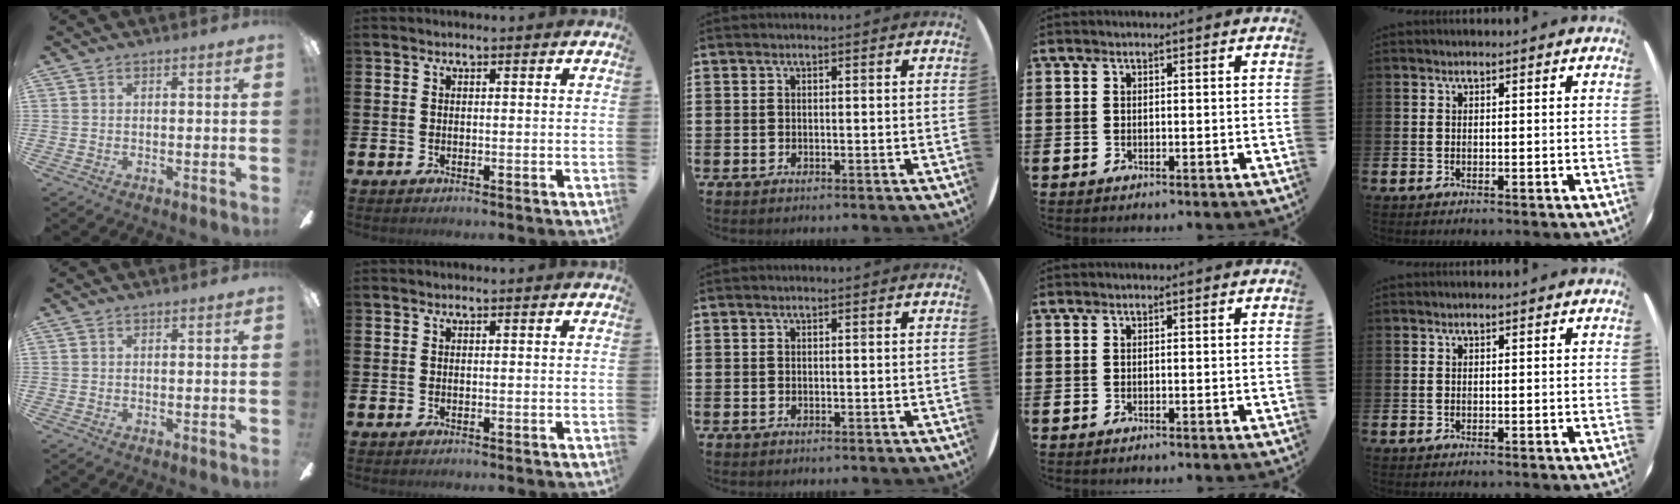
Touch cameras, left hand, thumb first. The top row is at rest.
{}